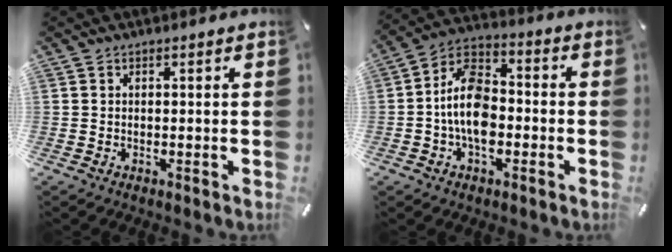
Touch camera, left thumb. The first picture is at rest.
{"total": 12.3, "force": [-2.9, 7.7, 9.1], "torque": [-0.180, 0.018, -0.054]}